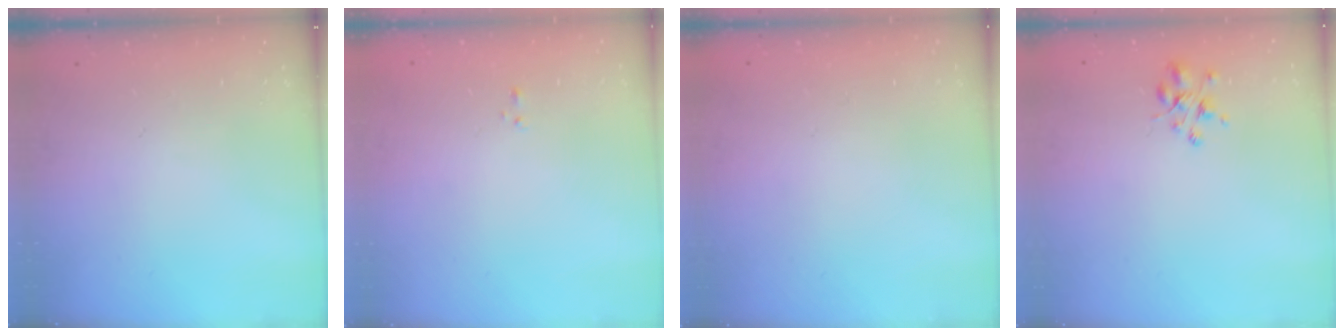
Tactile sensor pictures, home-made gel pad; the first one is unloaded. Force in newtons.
{"total": 0.8, "press": 0.6, "slide": 0.5}
{"total": 1.7, "press": 1.7, "slide": 0.2}
{"total": 3.2, "press": 3.2, "slide": 0.5}